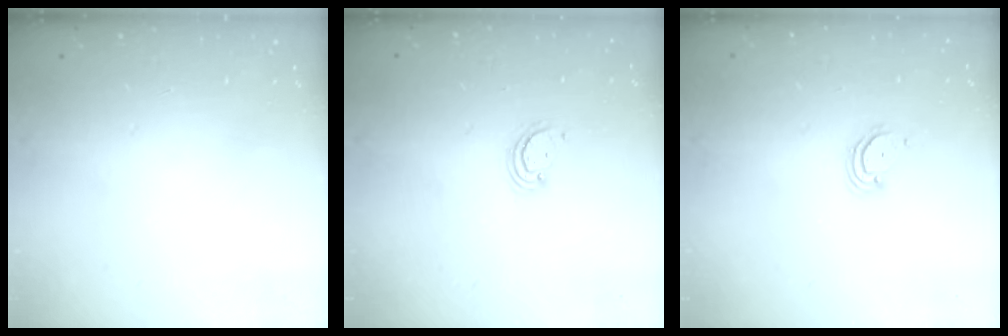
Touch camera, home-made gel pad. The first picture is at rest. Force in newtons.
{"total": 2.6, "press": 2.6, "slide": 0.3}
{"total": 3.5, "press": 3.5, "slide": 0.3}